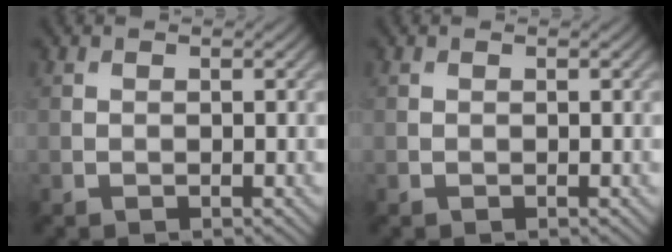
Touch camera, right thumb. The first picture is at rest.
{"total": 0.0}